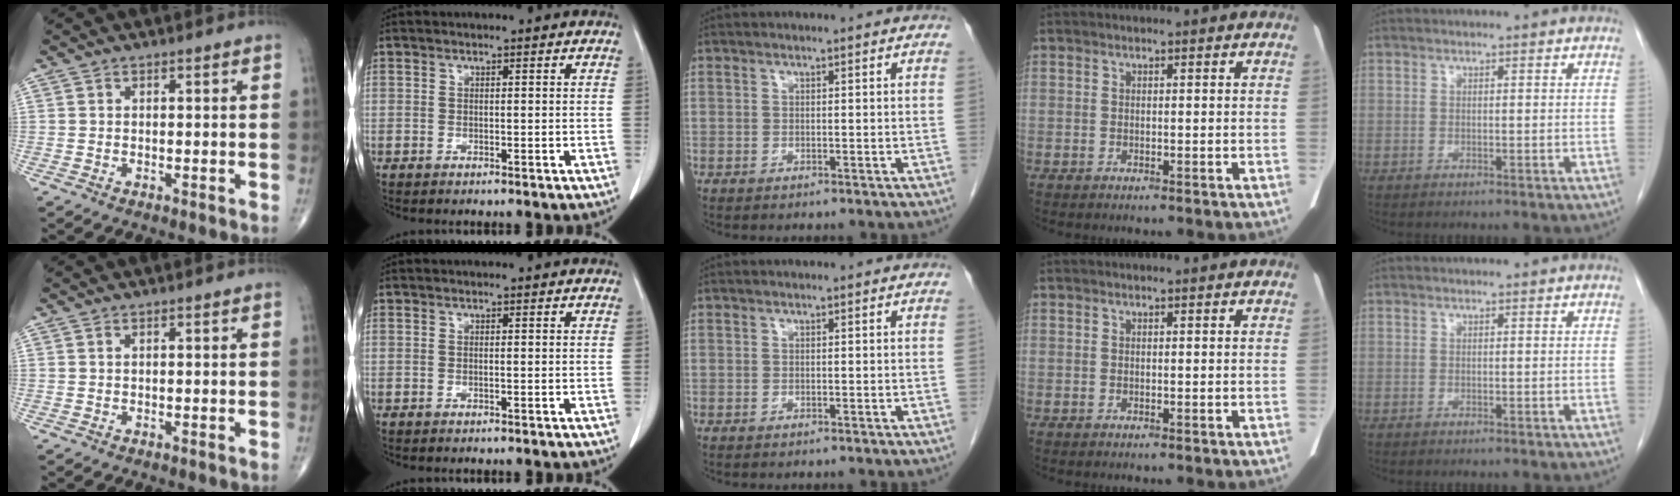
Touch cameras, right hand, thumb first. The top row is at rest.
{}